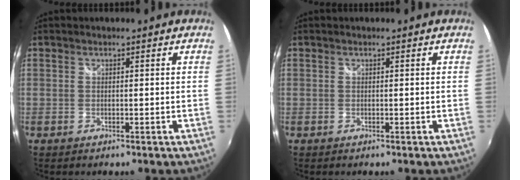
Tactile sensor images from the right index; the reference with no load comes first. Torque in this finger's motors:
{"motor_torque": [0.00, 0.00, 0.00, 0.00]}